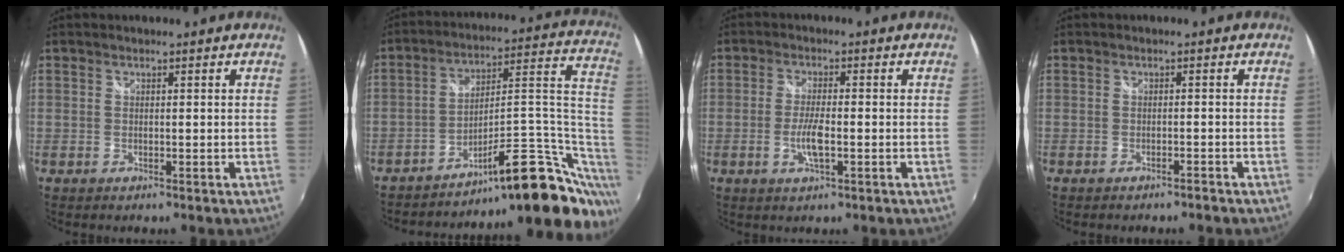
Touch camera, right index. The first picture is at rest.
{"total": 20.0, "force": [-12.5, 5.8, 14.5], "torque": [-0.162, 0.027, -0.180]}
{"total": 4.7, "force": [-1.3, 1.1, 4.4], "torque": [-0.089, -0.004, -0.025]}
{"total": 1.5, "force": [-1.4, 0.3, 0.4], "torque": [-0.013, -0.001, -0.021]}